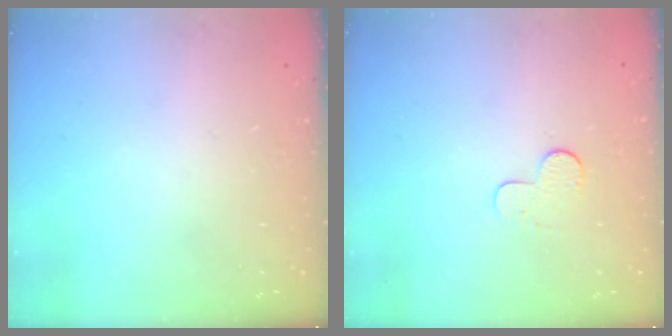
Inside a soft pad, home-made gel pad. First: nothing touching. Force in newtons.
{"total": 5.0, "press": 5.0, "slide": 0.5}